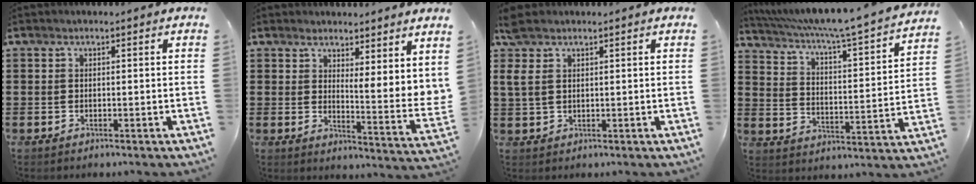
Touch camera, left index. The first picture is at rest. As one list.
[{"total": 3.3, "force": [3.0, -0.1, 1.4], "torque": [-0.036, -0.030, 0.047]}, {"total": 3.3, "force": [1.8, 1.7, 2.2], "torque": [-0.057, 0.003, 0.032]}, {"total": 5.3, "force": [4.5, -0.7, 2.7], "torque": [-0.074, -0.045, 0.066]}]